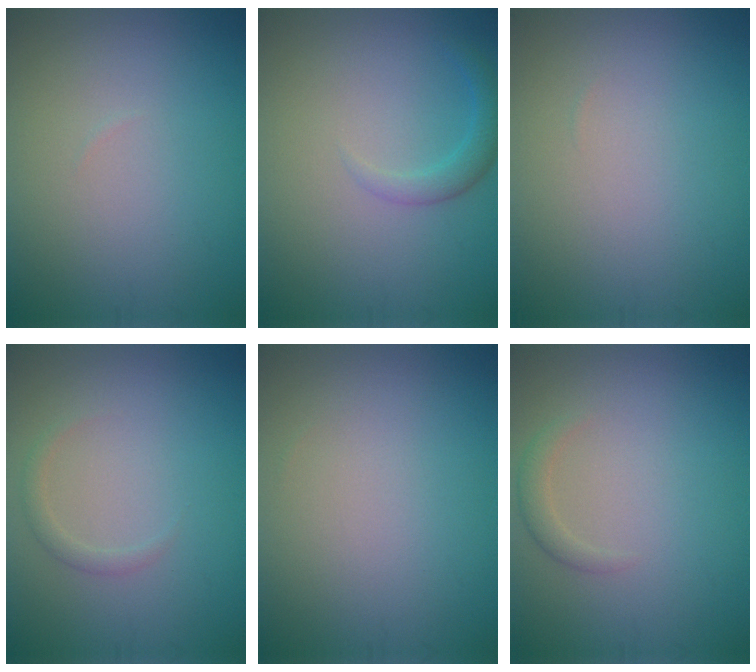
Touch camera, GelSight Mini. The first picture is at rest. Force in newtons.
{"total": 1.9, "press": 1.9, "slide": 0.1}
{"total": 0.0}
{"total": 1.0, "press": 1.0, "slide": 0.1}
{"total": 0.0}
{"total": 1.2, "press": 1.2, "slide": 0.0}